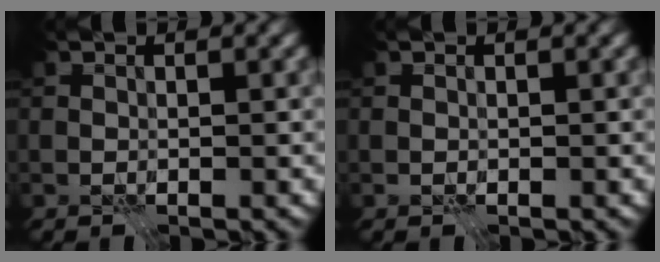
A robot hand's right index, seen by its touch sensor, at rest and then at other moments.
{"total": 0.0}